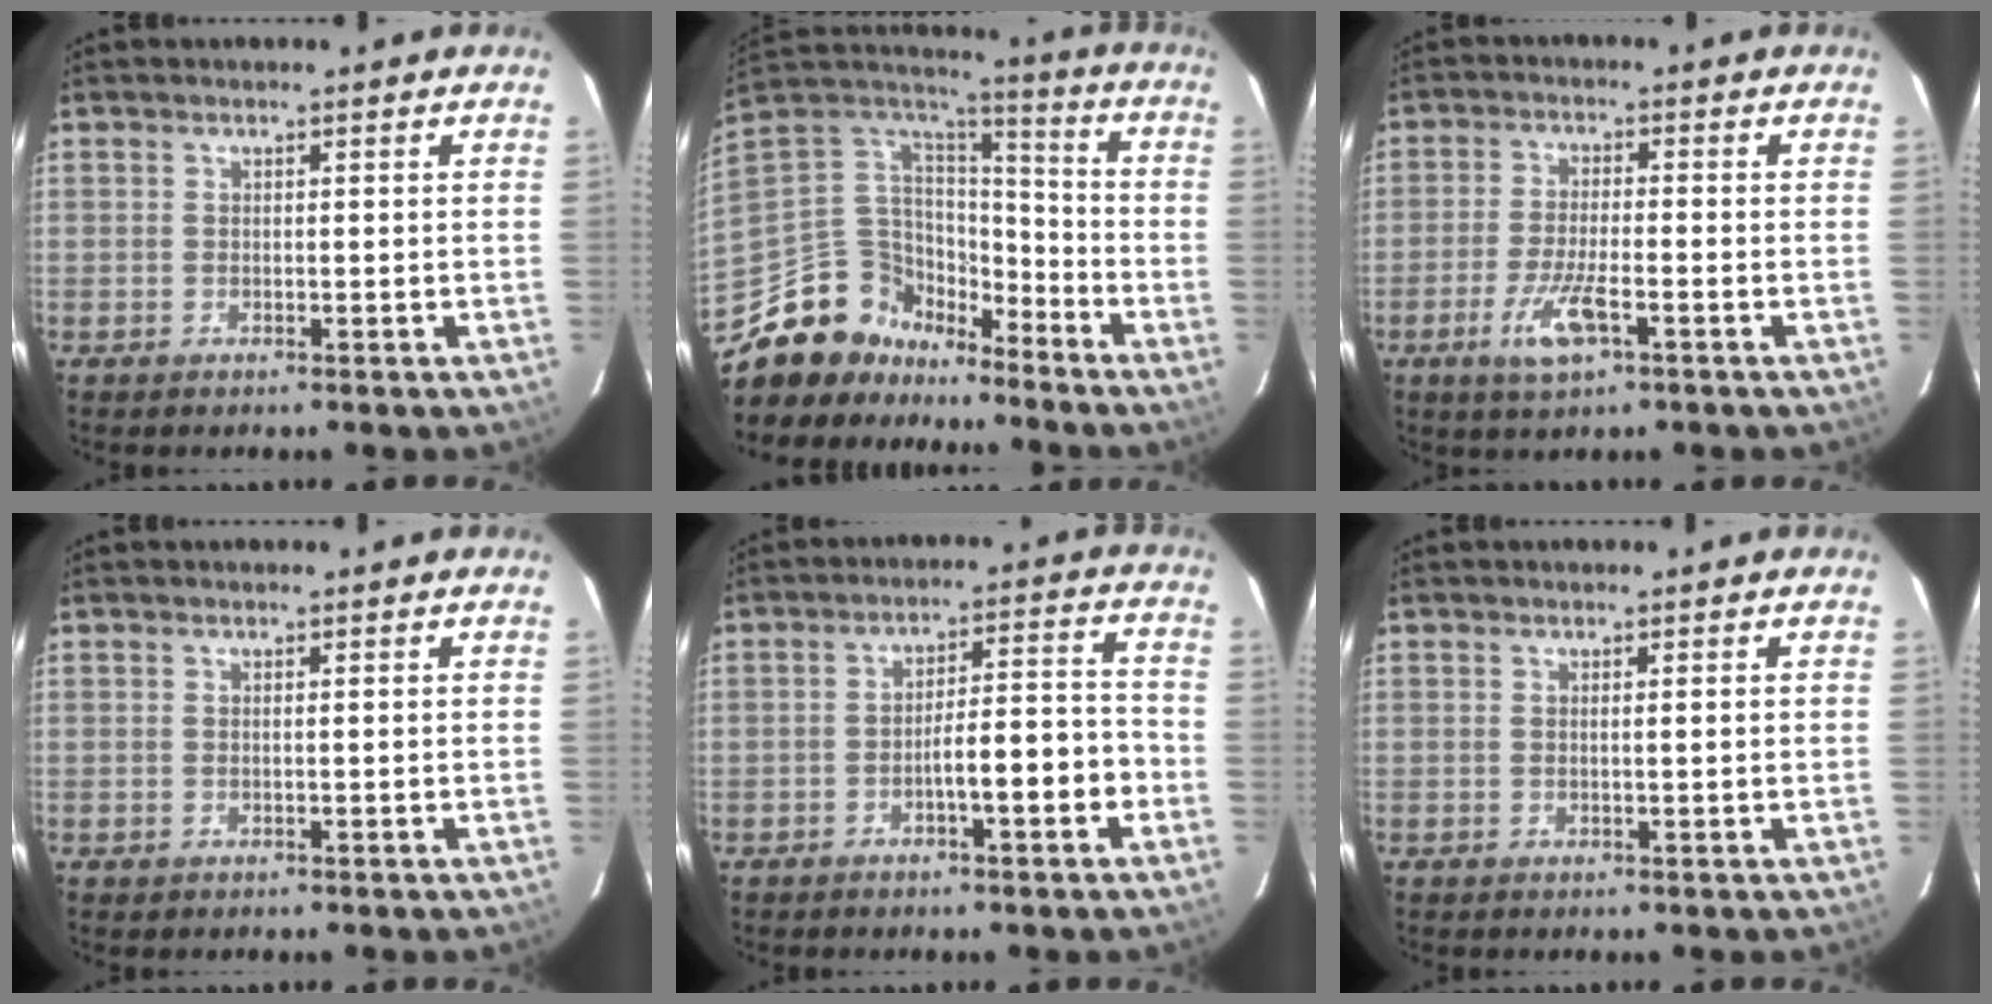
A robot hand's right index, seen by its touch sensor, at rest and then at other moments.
{"total": 15.3, "force": [-12.6, 8.4, 2.5], "torque": [-0.055, 0.081, -0.221]}
{"total": 6.3, "force": [-2.9, 1.4, 5.4], "torque": [-0.108, -0.008, -0.050]}
{"total": 0.0}
{"total": 7.9, "force": [-3.1, 1.1, 7.2], "torque": [-0.110, 0.025, -0.043]}
{"total": 0.8, "force": [0.2, -0.2, 0.7], "torque": [-0.014, 0.004, 0.003]}